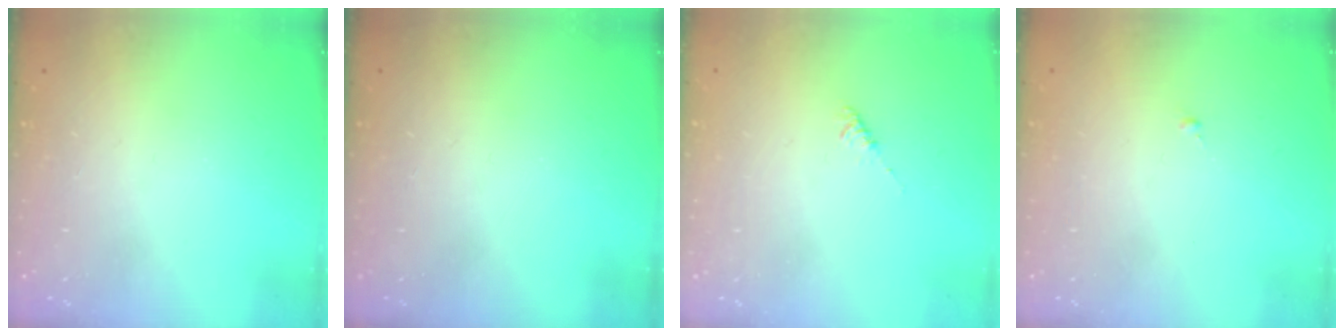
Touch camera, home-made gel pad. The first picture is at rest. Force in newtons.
{"total": 0.0}
{"total": 2.0, "press": 1.9, "slide": 0.4}
{"total": 0.0}